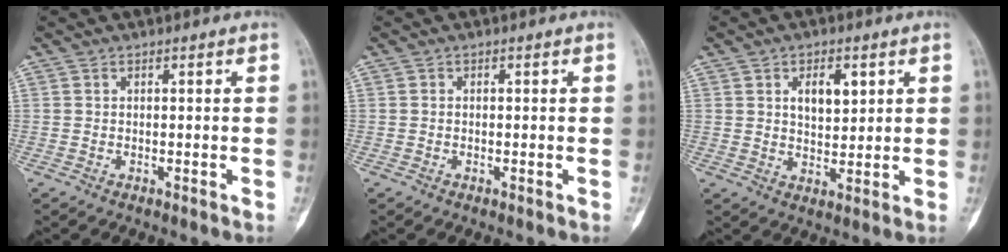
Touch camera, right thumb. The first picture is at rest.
{"total": 0.0}
{"total": 6.3, "force": [2.5, 3.6, 4.4], "torque": [-0.053, -0.013, 0.043]}